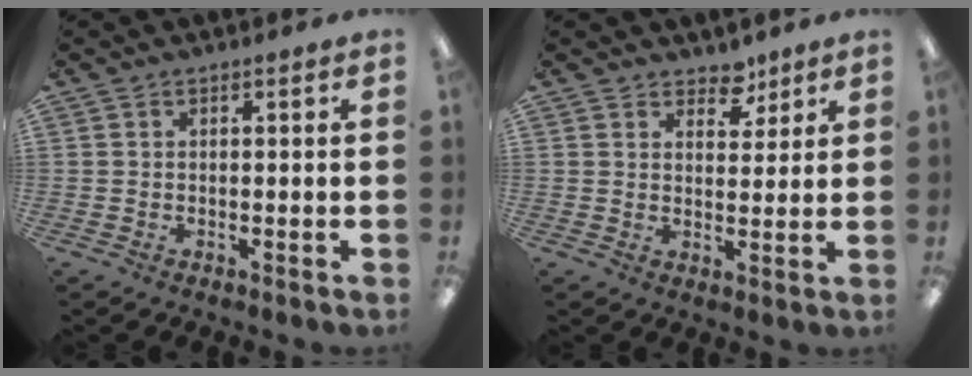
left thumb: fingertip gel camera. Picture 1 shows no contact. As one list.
[{"total": 5.2, "force": [4.0, 3.0, 1.3], "torque": [-0.006, -0.024, 0.068]}]